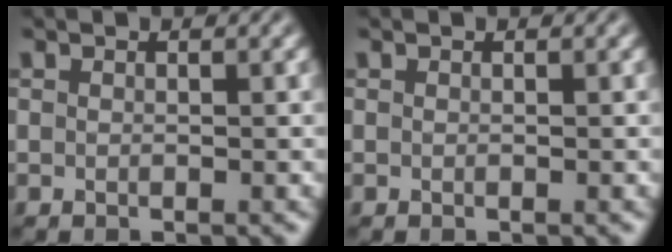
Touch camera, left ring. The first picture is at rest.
{"total": 0.0}